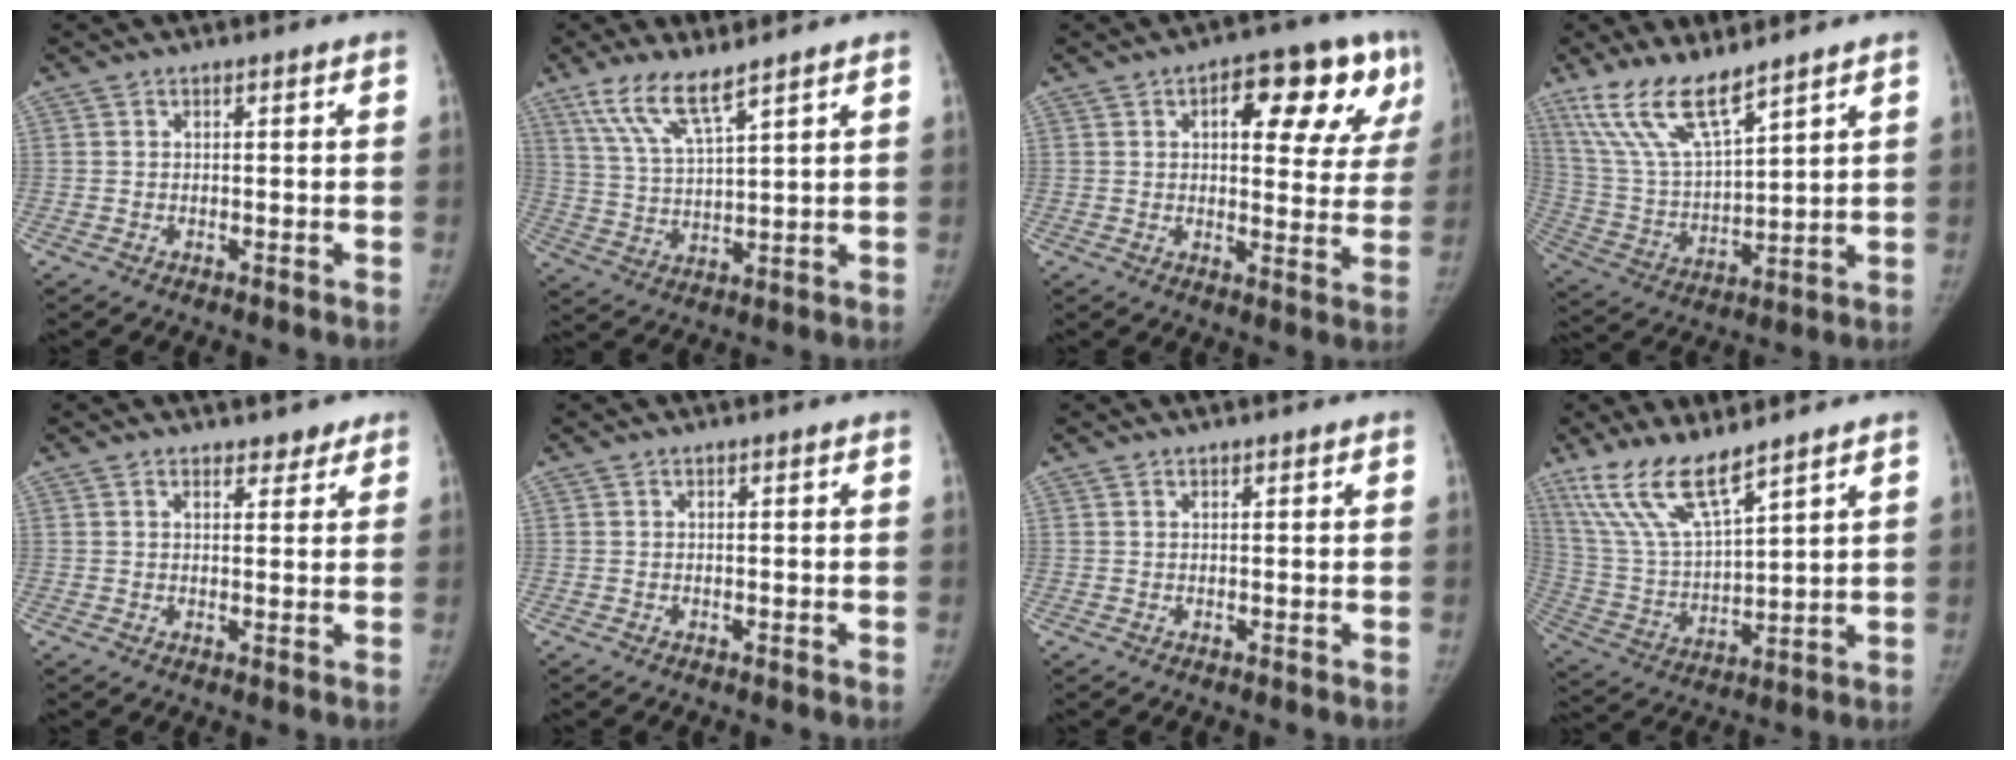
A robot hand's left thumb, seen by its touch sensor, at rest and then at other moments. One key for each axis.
{"total": 9.0, "fx": 6.4, "fy": 1.6, "fz": 6.1, "tx": -0.124, "ty": -0.029, "tz": 0.135}
{"total": 17.9, "fx": 7.3, "fy": 7.6, "fz": 14.5, "tx": -0.143, "ty": -0.005, "tz": 0.089}
{"total": 13.9, "fx": 10.2, "fy": 3.6, "fz": 8.7, "tx": -0.160, "ty": -0.047, "tz": 0.216}
{"total": 2.9, "fx": 2.2, "fy": 1.5, "fz": 1.0, "tx": 0.007, "ty": -0.011, "tz": 0.029}
{"total": 0.0}
{"total": 0.6, "fx": 0.5, "fy": 0.1, "fz": 0.3, "tx": -0.003, "ty": -0.001, "tz": 0.009}
{"total": 13.9, "fx": 10.1, "fy": 3.4, "fz": 8.9, "tx": -0.167, "ty": -0.047, "tz": 0.215}